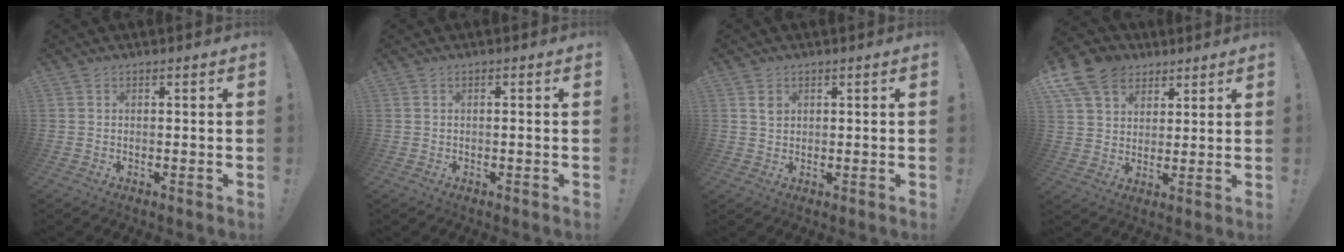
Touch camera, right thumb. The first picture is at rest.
{"total": 0.6, "force": [-0.2, -0.2, 0.5], "torque": [-0.010, -0.001, -0.005]}
{"total": 2.7, "force": [1.2, 2.1, 1.1], "torque": [-0.002, -0.006, 0.019]}
{"total": 12.8, "force": [6.9, 9.4, 5.1], "torque": [-0.082, -0.037, 0.140]}